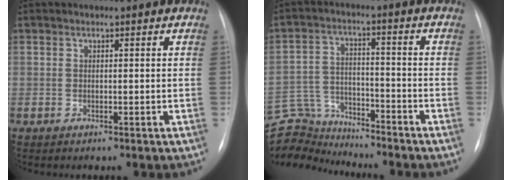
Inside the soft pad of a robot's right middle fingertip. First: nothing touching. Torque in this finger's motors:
{"motor_torque": [0.10, -0.05, -0.19, -0.07]}